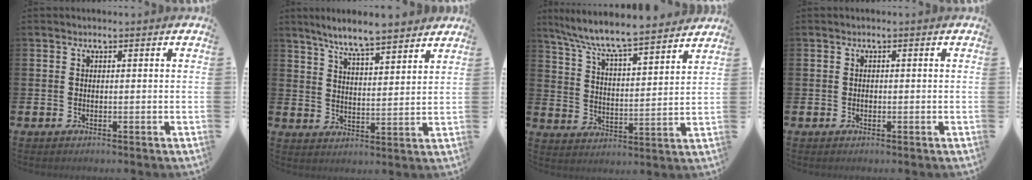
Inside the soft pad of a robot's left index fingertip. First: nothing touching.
{"total": 6.9, "force": [6.5, 0.3, 2.3], "torque": [-0.071, -0.033, 0.117]}
{"total": 8.0, "force": [7.6, 0.2, 2.7], "torque": [-0.089, -0.060, 0.128]}
{"total": 0.5, "force": [-0.2, 0.4, 0.3], "torque": [-0.005, 0.003, -0.005]}